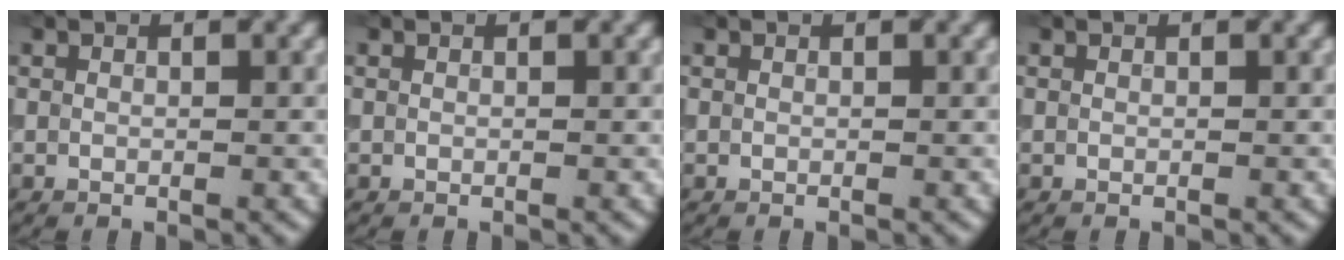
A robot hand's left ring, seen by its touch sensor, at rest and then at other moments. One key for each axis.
{"total": 0.0}
{"total": 0.0}
{"total": 0.0}